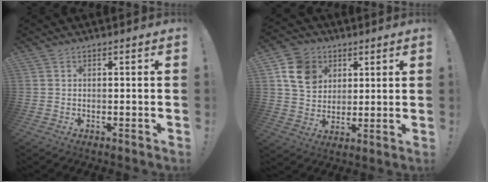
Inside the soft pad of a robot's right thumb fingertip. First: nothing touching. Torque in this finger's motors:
{"motor_torque": [0.07, 0.13, 0.27, 0.30, 0.03]}